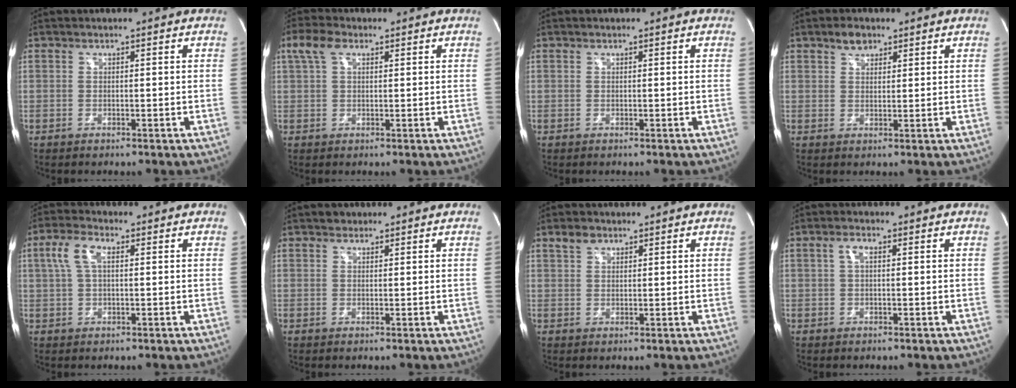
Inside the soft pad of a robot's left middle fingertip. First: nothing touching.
{"total": 4.1, "force": [2.1, 2.1, 2.8], "torque": [-0.069, 0.027, 0.045]}
{"total": 0.0}
{"total": 2.8, "force": [2.0, 1.7, 1.2], "torque": [-0.023, 0.008, 0.036]}
{"total": 4.7, "force": [1.4, 2.0, 4.0], "torque": [-0.098, 0.021, 0.030]}
{"total": 1.2, "force": [0.9, 0.8, 0.0], "torque": [0.005, 0.002, 0.010]}
{"total": 2.2, "force": [1.6, 1.3, 0.7], "torque": [-0.019, 0.010, 0.032]}
{"total": 1.8, "force": [0.5, 0.7, 1.6], "torque": [-0.033, 0.008, 0.010]}